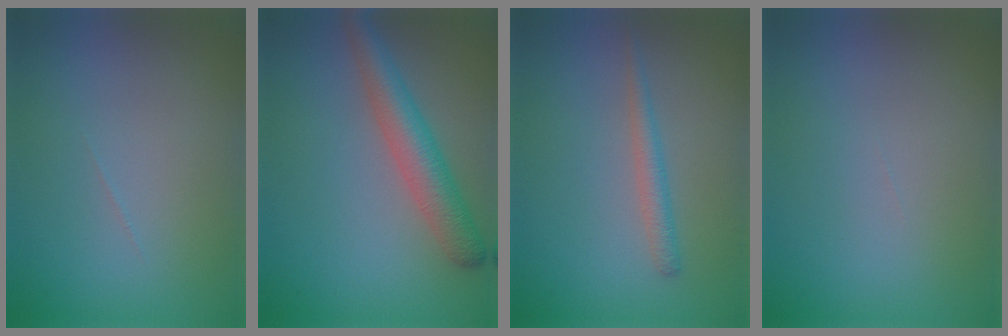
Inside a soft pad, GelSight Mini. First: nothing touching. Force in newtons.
{"total": 4.6, "press": 4.6, "slide": 0.1}
{"total": 1.7, "press": 1.7, "slide": 0.0}
{"total": 0.0}